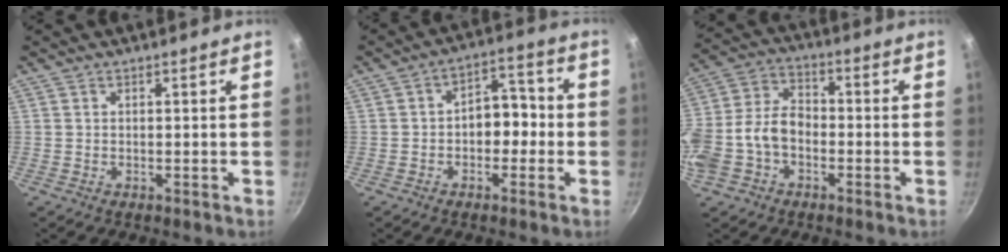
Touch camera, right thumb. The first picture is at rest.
{"total": 7.1, "force": [-1.2, 4.9, 5.1], "torque": [-0.020, 0.034, -0.026]}
{"total": 12.8, "force": [-3.6, 8.7, 8.6], "torque": [-0.165, 0.046, -0.078]}